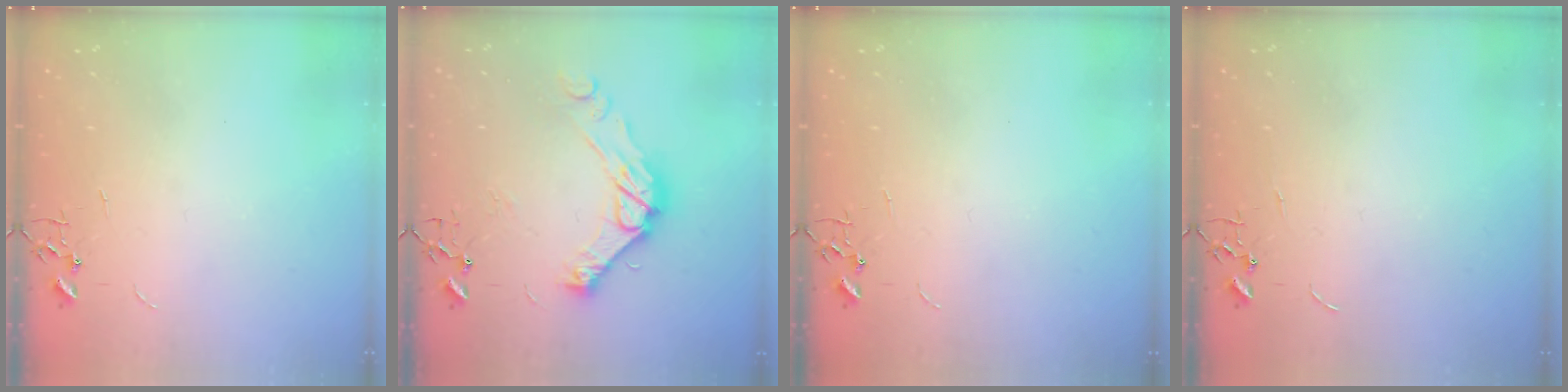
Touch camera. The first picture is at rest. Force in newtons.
{"total": 14.1, "press": 14.1, "slide": 1.1}
{"total": 0.0}
{"total": 0.0}